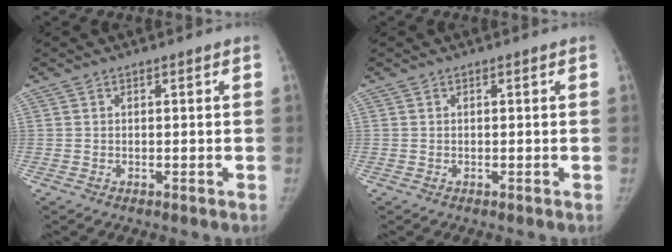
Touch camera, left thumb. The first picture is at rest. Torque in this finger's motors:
{"motor_torque": [-0.06, 0.10, 0.03, -0.03, -0.01]}